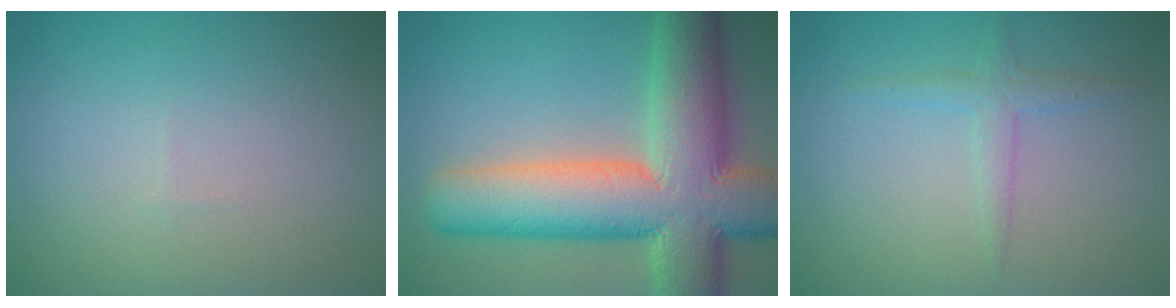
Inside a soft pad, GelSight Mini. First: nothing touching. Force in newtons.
{"total": 14.1, "press": 14.1, "slide": 0.8}
{"total": 1.7, "press": 1.7, "slide": 0.0}